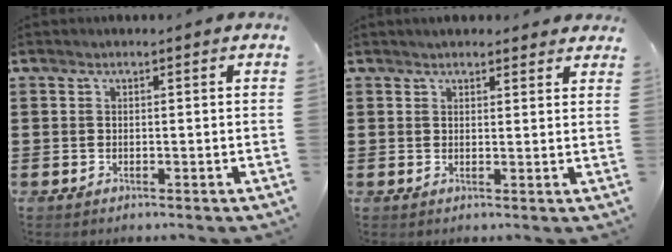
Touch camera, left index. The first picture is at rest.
{"total": 2.0, "force": [1.9, 0.4, 0.4], "torque": [-0.010, 0.004, 0.037]}